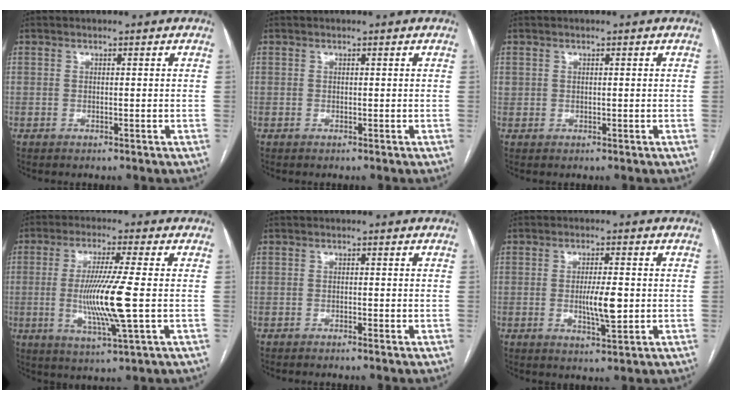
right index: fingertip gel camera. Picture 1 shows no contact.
{"total": 0.0}
{"total": 0.8, "force": [0.2, 0.7, 0.4], "torque": [-0.012, 0.013, 0.009]}
{"total": 10.8, "force": [-1.0, -0.5, 10.7], "torque": [-0.213, -0.016, -0.021]}
{"total": 0.6, "force": [-0.5, -0.1, 0.4], "torque": [-0.008, 0.001, -0.010]}
{"total": 5.4, "force": [-0.5, 1.0, 5.3], "torque": [-0.095, -0.007, -0.007]}